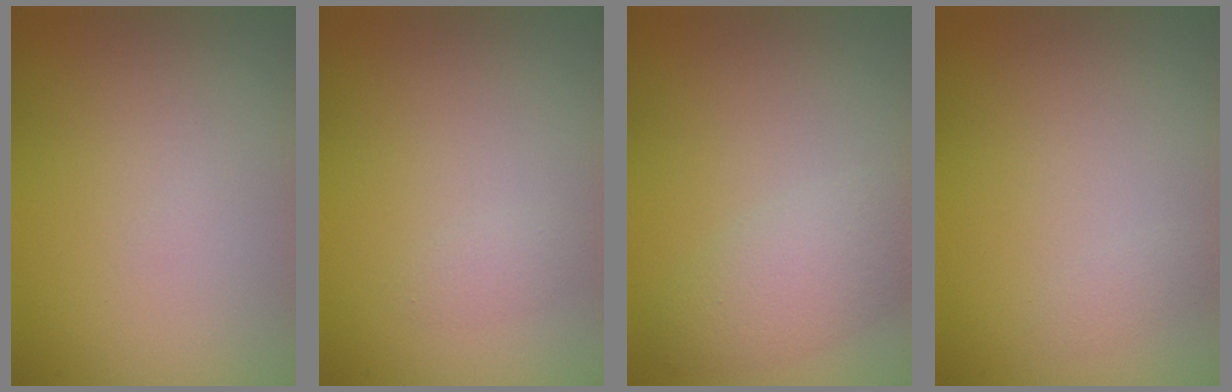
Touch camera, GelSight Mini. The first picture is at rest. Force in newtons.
{"total": 0.9, "press": 0.9, "slide": 0.1}
{"total": 3.3, "press": 3.3, "slide": 0.2}
{"total": 0.7, "press": 0.7, "slide": 0.0}